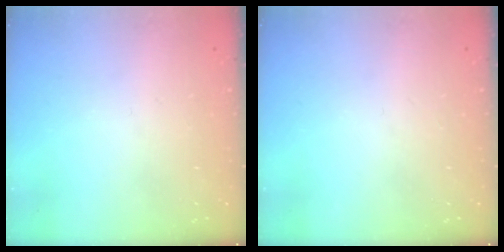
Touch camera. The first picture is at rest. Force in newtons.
{"total": 0.0}